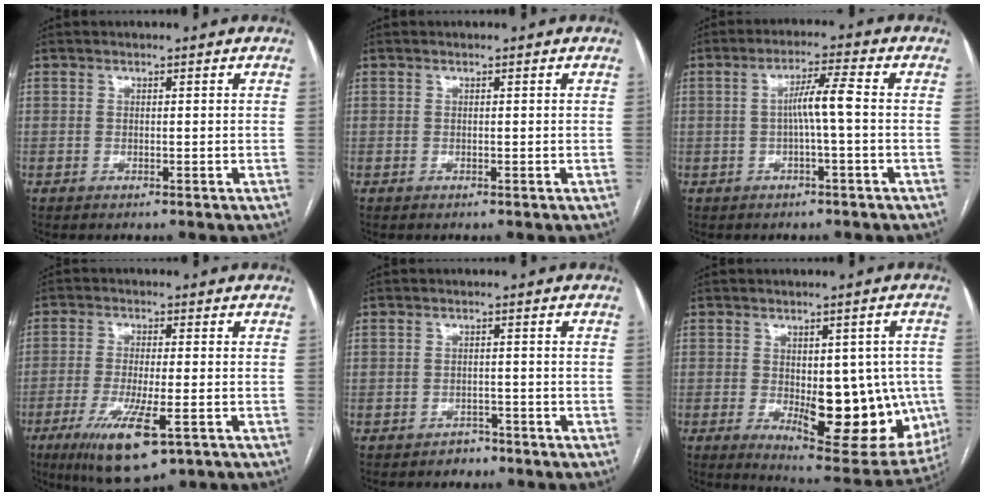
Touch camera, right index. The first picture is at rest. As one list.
[{"total": 0.0}, {"total": 4.8, "force": [-0.3, -0.2, 4.8], "torque": [-0.081, 0.014, -0.003]}, {"total": 10.8, "force": [-5.2, 2.1, 9.2], "torque": [-0.166, -0.029, -0.082]}, {"total": 2.0, "force": [-1.5, 1.3, 0.0], "torque": [-0.001, 0.007, -0.023]}, {"total": 16.5, "force": [-2.6, 6.8, 14.8], "torque": [-0.171, 0.000, -0.011]}]